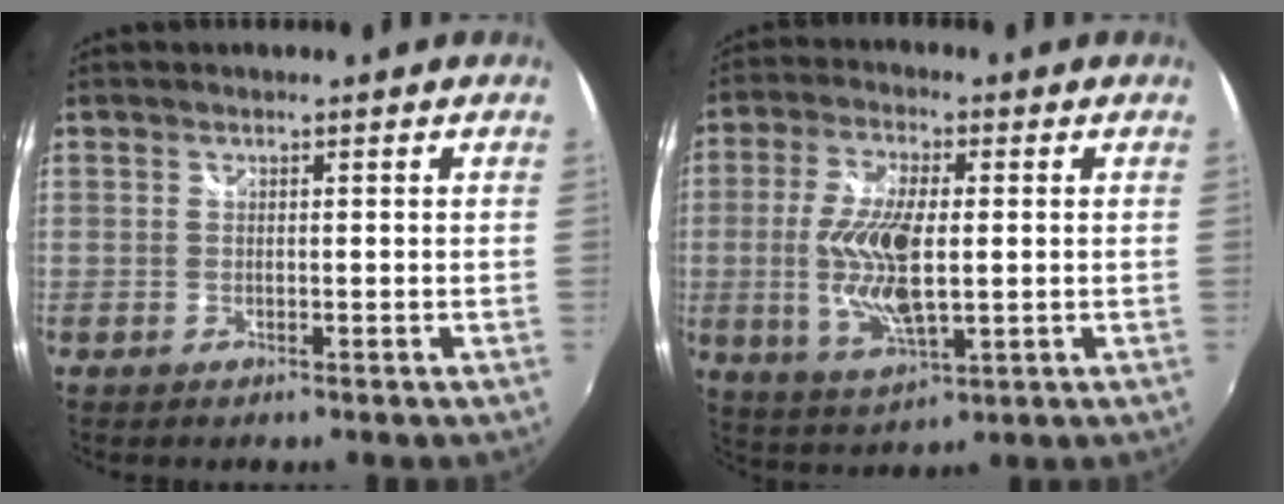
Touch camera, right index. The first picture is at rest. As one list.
[{"total": 12.3, "force": [-0.6, 4.4, 11.4], "torque": [-0.230, -0.008, -0.008]}]